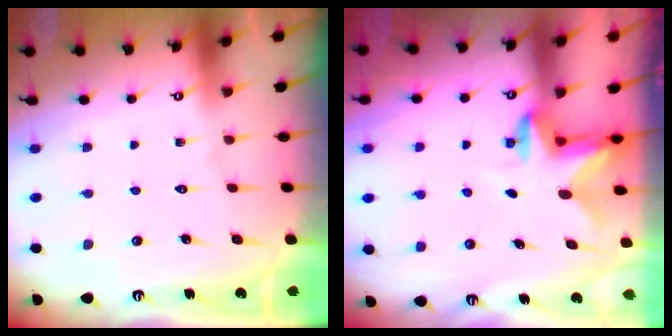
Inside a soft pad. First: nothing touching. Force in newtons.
{"total": 2.8, "press": 2.7, "slide": 0.5}